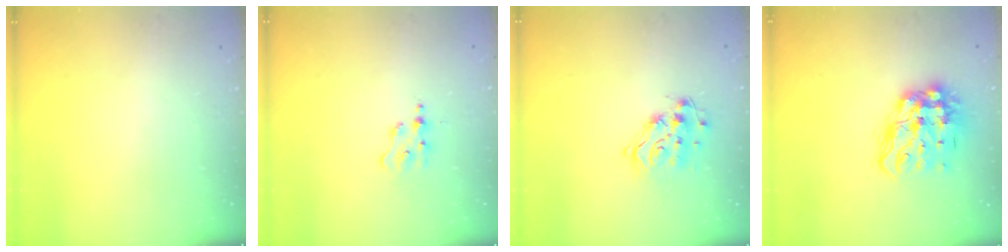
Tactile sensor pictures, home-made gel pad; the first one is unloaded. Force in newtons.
{"total": 1.4, "press": 1.3, "slide": 0.3}
{"total": 13.1, "press": 13.1, "slide": 0.8}
{"total": 14.9, "press": 14.8, "slide": 1.5}